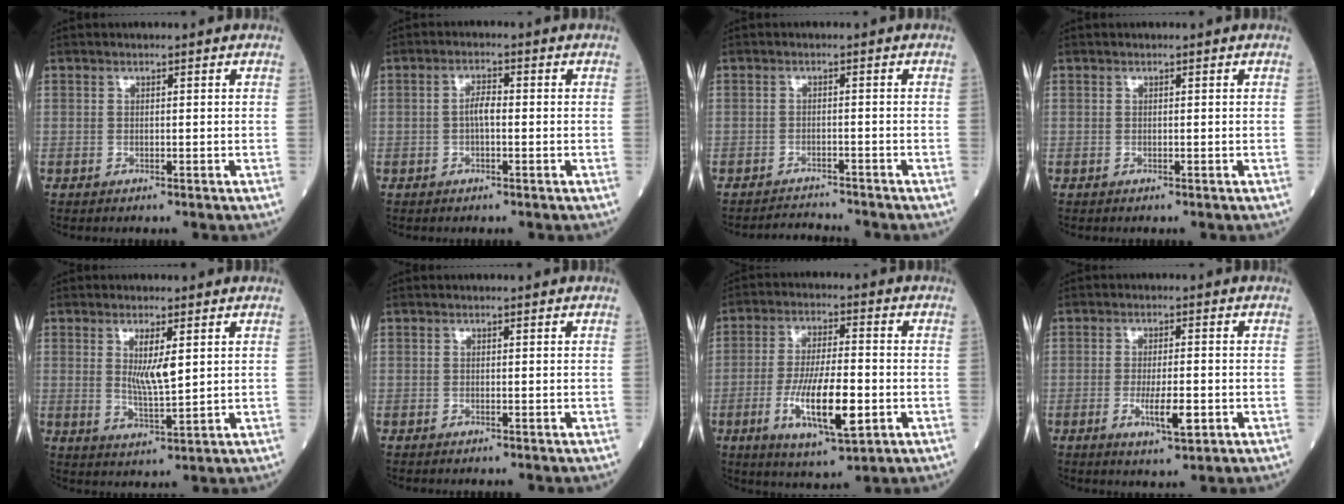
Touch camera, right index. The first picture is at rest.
{"total": 2.4, "force": [-0.3, 0.8, 2.3], "torque": [-0.041, 0.007, -0.007]}
{"total": 3.3, "force": [-3.2, -0.5, -0.1], "torque": [0.002, -0.016, -0.052]}
{"total": 0.0}
{"total": 5.1, "force": [1.5, 0.8, 4.8], "torque": [-0.090, -0.011, 0.030]}
{"total": 0.0}
{"total": 11.6, "force": [-3.1, 2.5, 10.8], "torque": [-0.204, -0.012, -0.050]}
{"total": 5.3, "force": [-1.6, 1.1, 5.0], "torque": [-0.087, -0.006, -0.023]}